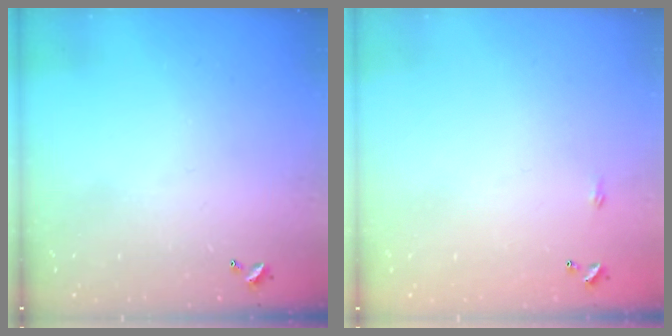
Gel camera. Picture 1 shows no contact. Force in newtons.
{"total": 2.2, "press": 2.1, "slide": 0.4}